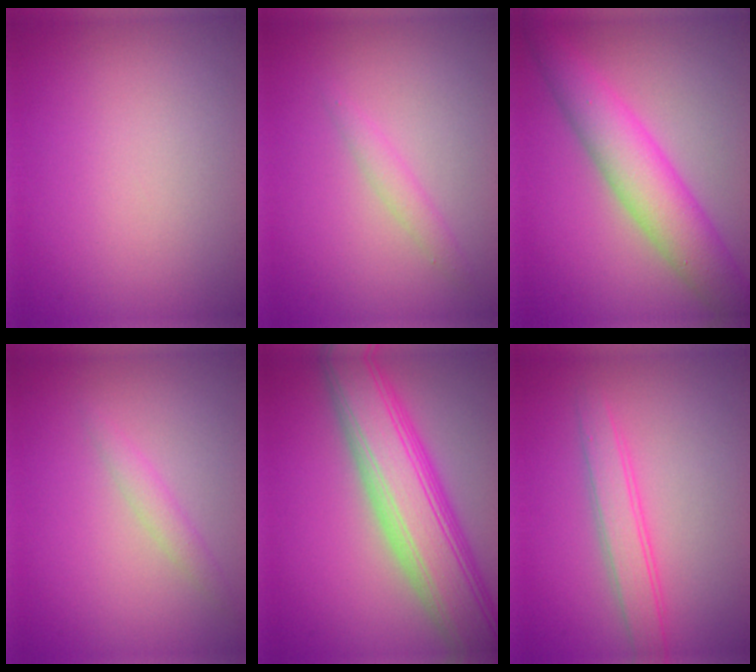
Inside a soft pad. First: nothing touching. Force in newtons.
{"total": 1.4, "press": 1.4, "slide": 0.1}
{"total": 6.3, "press": 6.3, "slide": 0.1}
{"total": 1.4, "press": 1.4, "slide": 0.1}
{"total": 9.9, "press": 9.9, "slide": 0.4}
{"total": 2.7, "press": 2.7, "slide": 0.1}